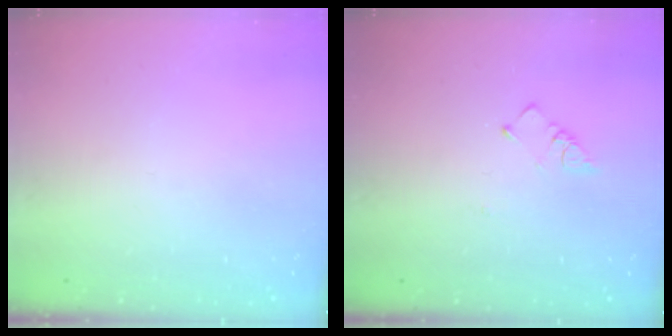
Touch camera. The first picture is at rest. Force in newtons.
{"total": 2.6, "press": 2.6, "slide": 0.5}